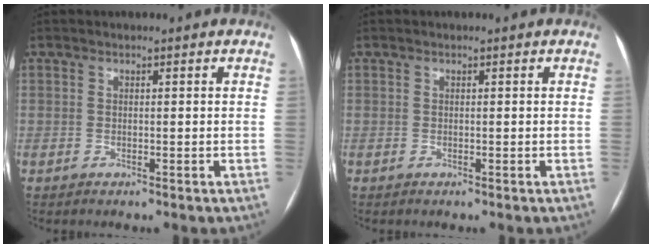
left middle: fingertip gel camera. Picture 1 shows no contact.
{"total": 0.0}